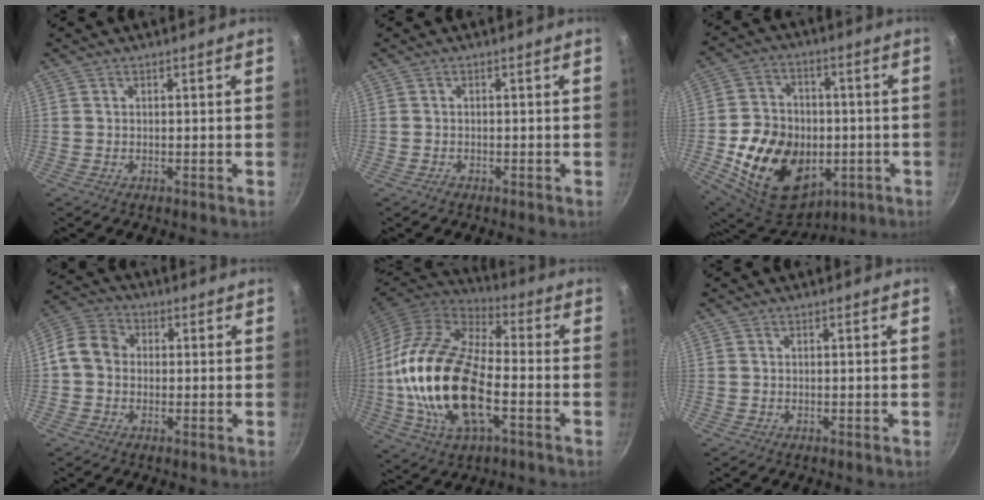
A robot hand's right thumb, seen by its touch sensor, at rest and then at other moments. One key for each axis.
{"total": 0.9, "fx": -0.7, "fy": 0.5, "fz": 0.3, "tx": -0.010, "ty": 0.005, "tz": -0.012}
{"total": 21.5, "fx": -4.2, "fy": 16.1, "fz": 13.6, "tx": -0.213, "ty": 0.021, "tz": -0.051}
{"total": 7.1, "fx": -0.1, "fy": 5.9, "fz": 3.9, "tx": -0.054, "ty": 0.019, "tz": -0.023}
{"total": 23.4, "fx": -4.2, "fy": 11.5, "fz": 20.0, "tx": -0.385, "ty": 0.023, "tz": -0.085}
{"total": 0.0}